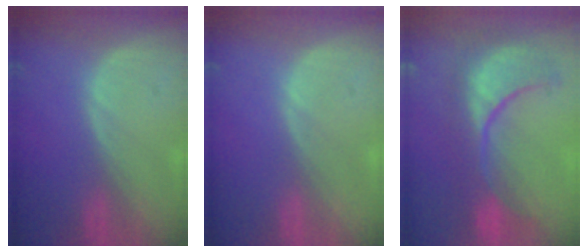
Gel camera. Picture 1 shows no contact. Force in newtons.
{"total": 0.0}
{"total": 10.5, "press": 10.0, "slide": 3.4}